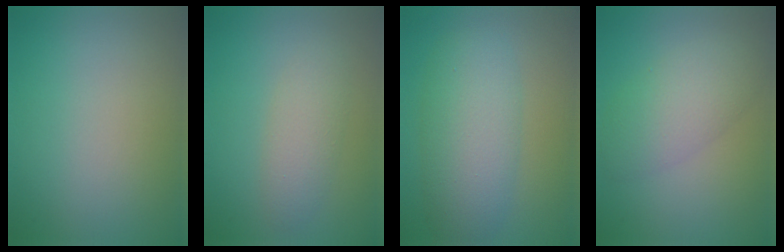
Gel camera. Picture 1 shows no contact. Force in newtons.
{"total": 2.6, "press": 2.6, "slide": 0.1}
{"total": 6.6, "press": 6.6, "slide": 0.0}
{"total": 4.5, "press": 4.5, "slide": 0.2}